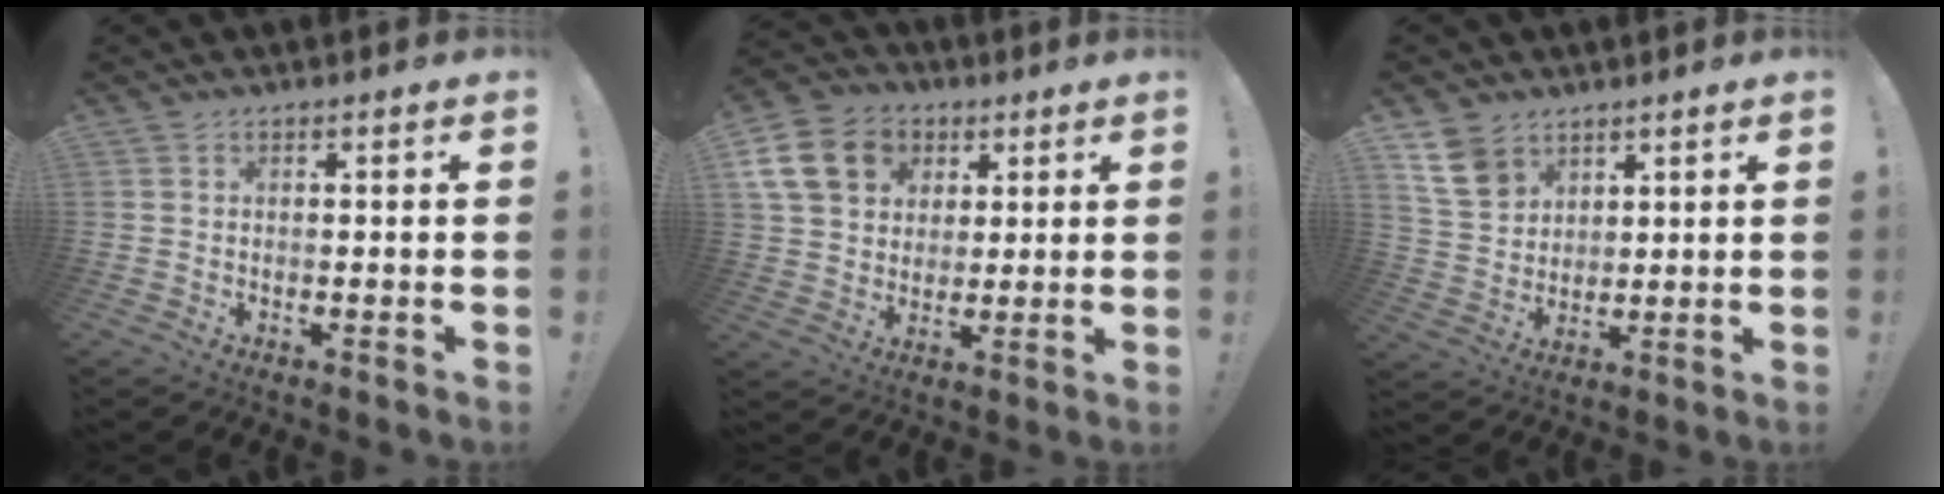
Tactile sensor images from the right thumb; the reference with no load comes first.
{"total": 16.1, "force": [5.4, 13.2, 7.4], "torque": [-0.108, -0.014, 0.115]}
{"total": 10.9, "force": [6.4, 7.9, 3.8], "torque": [-0.061, -0.031, 0.130]}